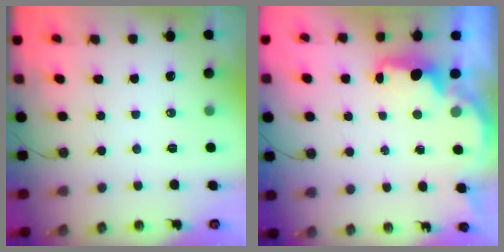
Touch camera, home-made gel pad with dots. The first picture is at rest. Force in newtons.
{"total": 2.1, "press": 2.0, "slide": 0.6}